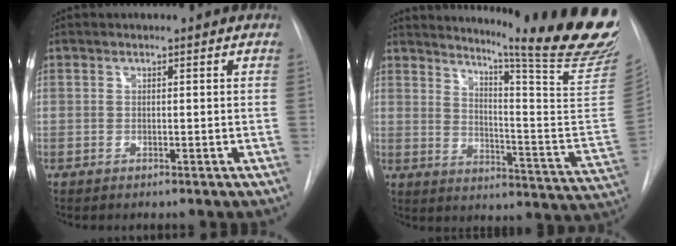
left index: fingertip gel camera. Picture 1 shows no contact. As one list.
[{"total": 24.1, "force": [20.4, -1.0, 12.8], "torque": [-0.188, -0.137, 0.251]}]